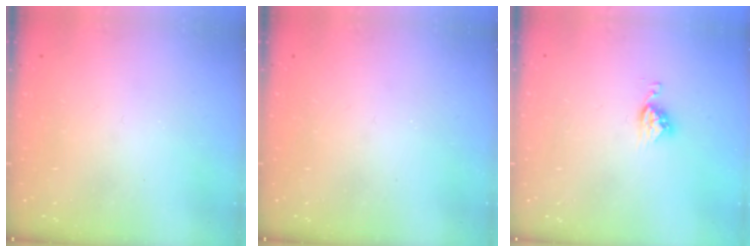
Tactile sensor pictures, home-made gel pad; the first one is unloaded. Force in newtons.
{"total": 0.0}
{"total": 5.3, "press": 5.3, "slide": 0.1}